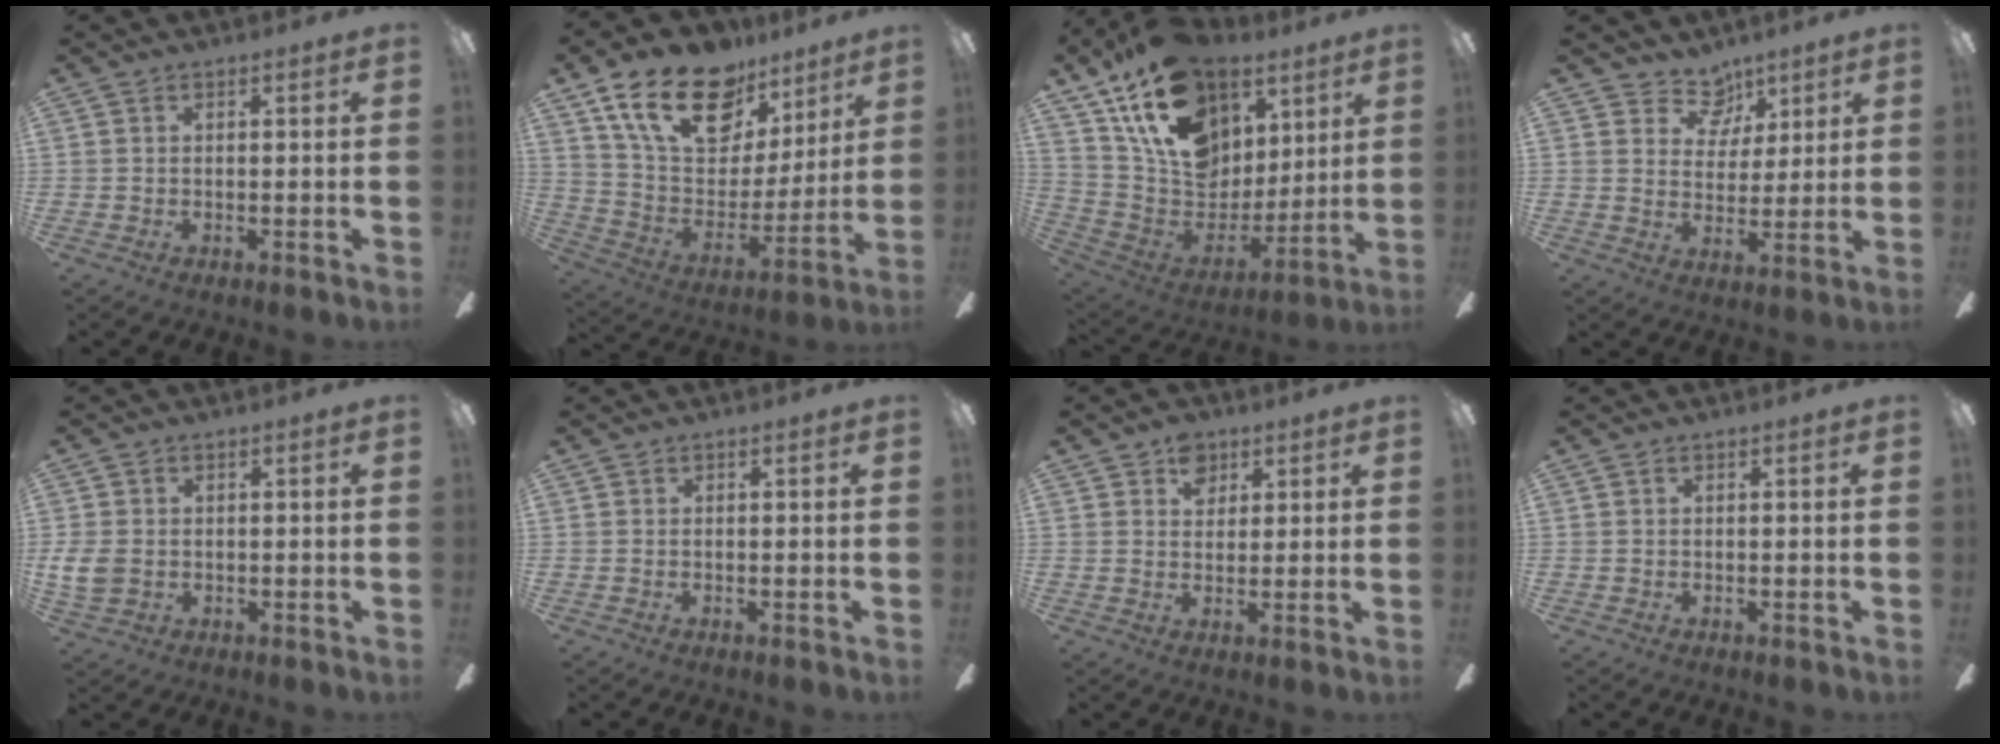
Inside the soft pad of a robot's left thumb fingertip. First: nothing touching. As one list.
[{"total": 22.9, "force": [13.8, 13.3, 12.6], "torque": [-0.206, -0.065, 0.248]}, {"total": 22.5, "force": [13.2, 14.2, 11.4], "torque": [-0.209, -0.061, 0.249]}, {"total": 8.5, "force": [5.8, 5.8, 2.2], "torque": [-0.029, -0.032, 0.107]}, {"total": 5.3, "force": [-0.1, 4.2, 3.3], "torque": [-0.084, 0.002, -0.003]}, {"total": 0.0}, {"total": 5.7, "force": [3.2, 4.1, 2.4], "torque": [-0.027, -0.001, 0.056]}, {"total": 0.0}]